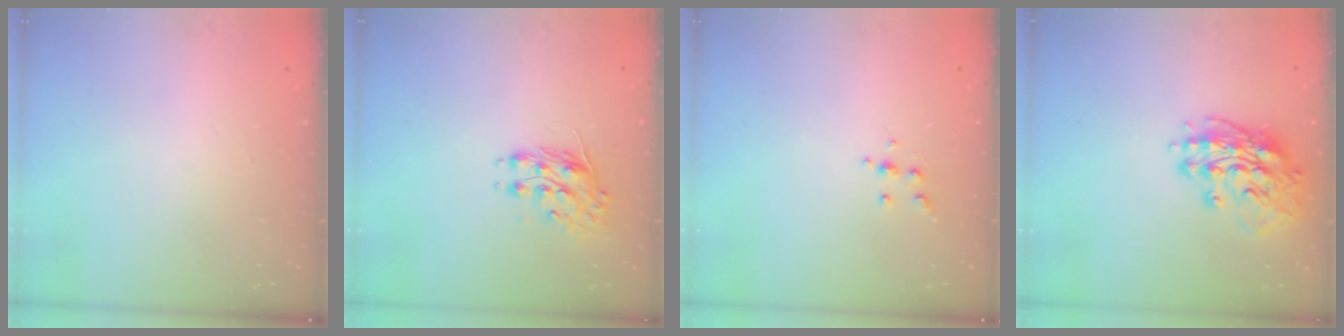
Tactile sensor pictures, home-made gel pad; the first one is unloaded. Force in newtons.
{"total": 8.0, "press": 8.0, "slide": 0.4}
{"total": 4.0, "press": 3.8, "slide": 1.0}
{"total": 15.4, "press": 15.2, "slide": 2.6}